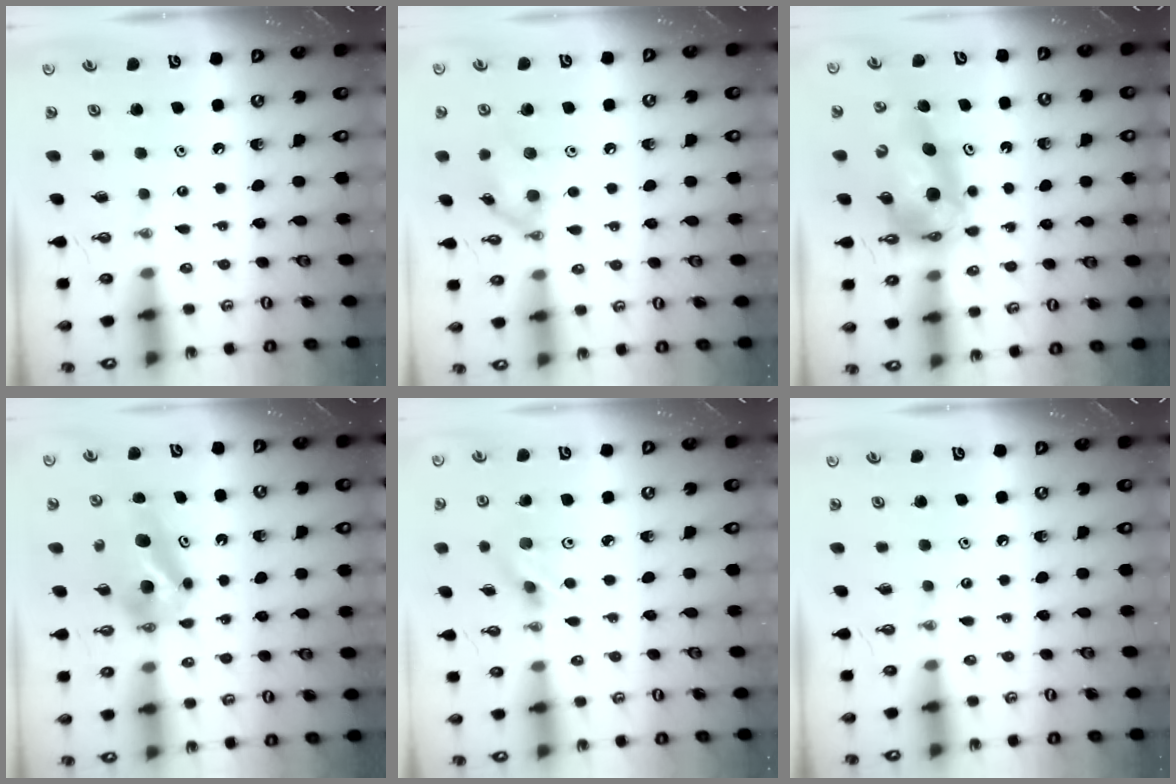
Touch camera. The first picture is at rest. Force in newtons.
{"total": 10.8, "press": 10.8, "slide": 0.3}
{"total": 12.8, "press": 12.7, "slide": 1.2}
{"total": 6.1, "press": 6.0, "slide": 0.9}
{"total": 2.9, "press": 2.8, "slide": 0.8}
{"total": 0.0}